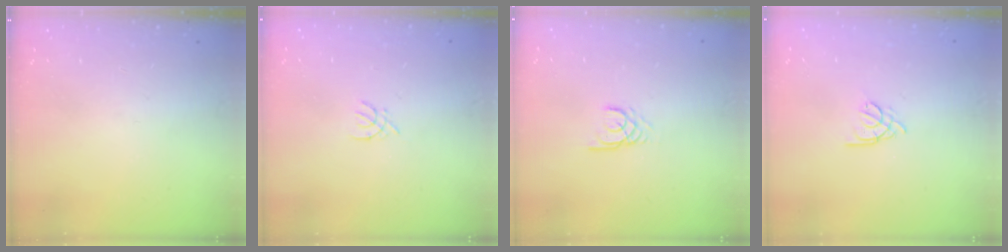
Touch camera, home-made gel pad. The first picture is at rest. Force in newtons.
{"total": 1.8, "press": 1.8, "slide": 0.4}
{"total": 2.1, "press": 2.1, "slide": 0.0}
{"total": 2.2, "press": 2.2, "slide": 0.5}